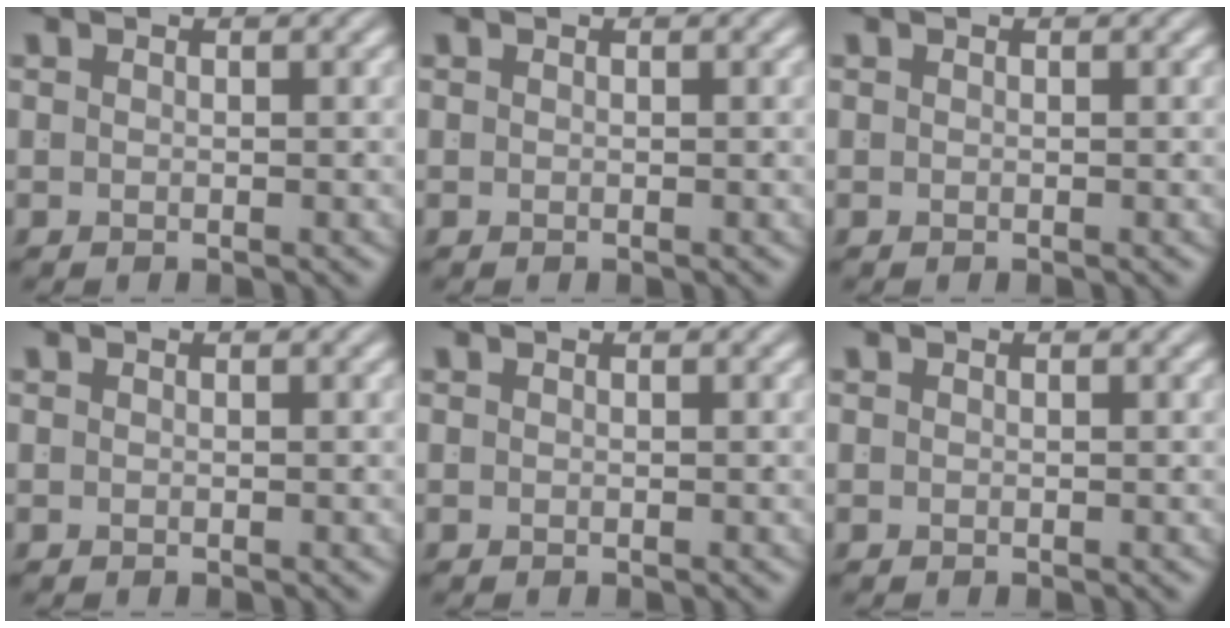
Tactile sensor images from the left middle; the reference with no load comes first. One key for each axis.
{"total": 0.0}
{"total": 0.0}
{"total": 0.0}
{"total": 0.0}
{"total": 0.0}